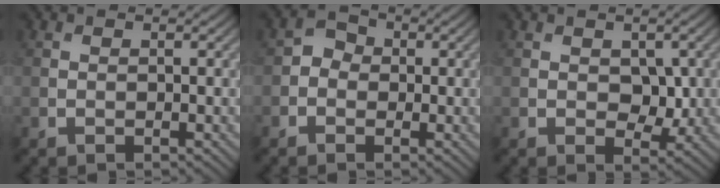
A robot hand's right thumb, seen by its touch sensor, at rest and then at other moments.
{"total": 2.4, "force": [-0.6, 2.1, 1.0], "torque": [-0.016, 0.005, -0.018]}
{"total": 3.7, "force": [0.1, 2.5, 2.7], "torque": [-0.043, -0.010, 0.002]}